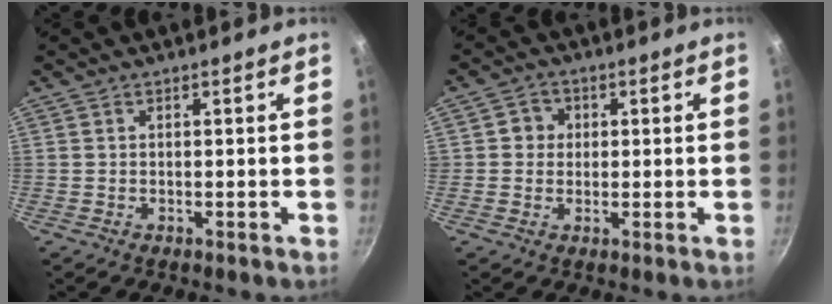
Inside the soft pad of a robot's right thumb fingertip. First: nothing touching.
{"total": 3.7, "force": [0.6, 3.5, 1.1], "torque": [0.008, 0.003, 0.002]}